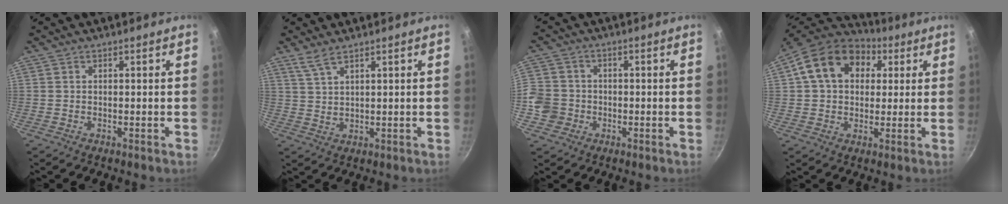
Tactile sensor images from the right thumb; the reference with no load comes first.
{"total": 3.6, "force": [2.7, 0.9, 2.2], "torque": [-0.042, -0.015, 0.060]}
{"total": 8.1, "force": [-1.7, 7.5, 2.5], "torque": [-0.038, 0.019, -0.042]}
{"total": 17.2, "force": [5.1, 12.9, 10.2], "torque": [-0.162, 0.023, 0.069]}